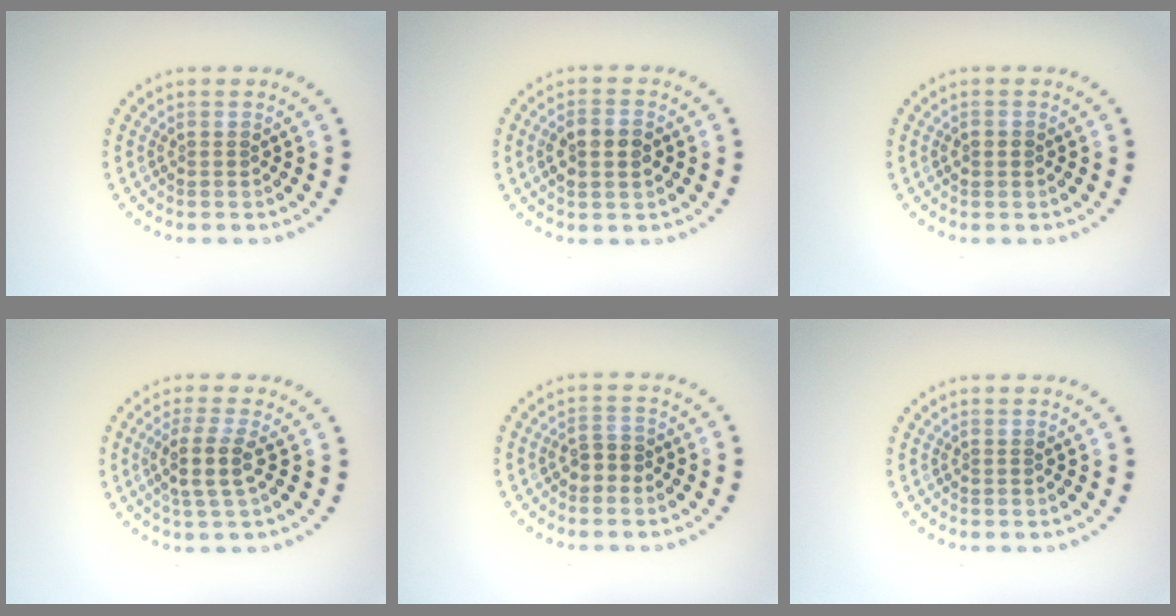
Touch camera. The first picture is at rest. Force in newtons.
{"total": 2.8, "press": 2.8, "slide": 0.4}
{"total": 1.2, "press": 1.2, "slide": 0.2}
{"total": 2.7, "press": 2.3, "slide": 1.5}
{"total": 1.8, "press": 1.7, "slide": 0.6}
{"total": 0.0}